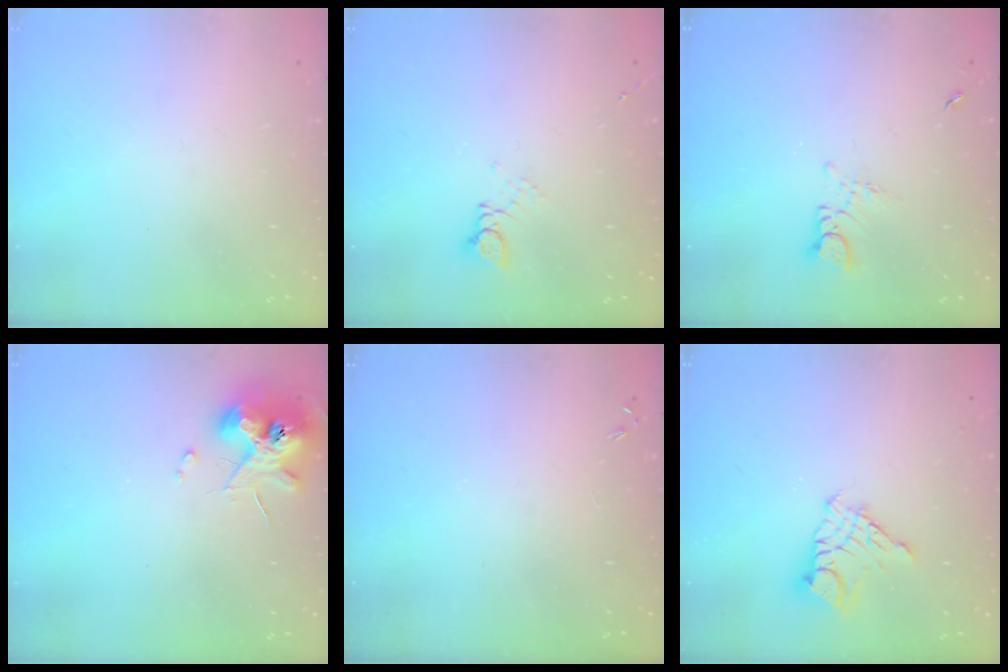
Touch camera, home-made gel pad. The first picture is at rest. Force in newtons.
{"total": 2.8, "press": 2.8, "slide": 0.2}
{"total": 2.7, "press": 2.7, "slide": 0.2}
{"total": 11.6, "press": 11.5, "slide": 1.7}
{"total": 0.0}
{"total": 10.2, "press": 10.2, "slide": 1.0}